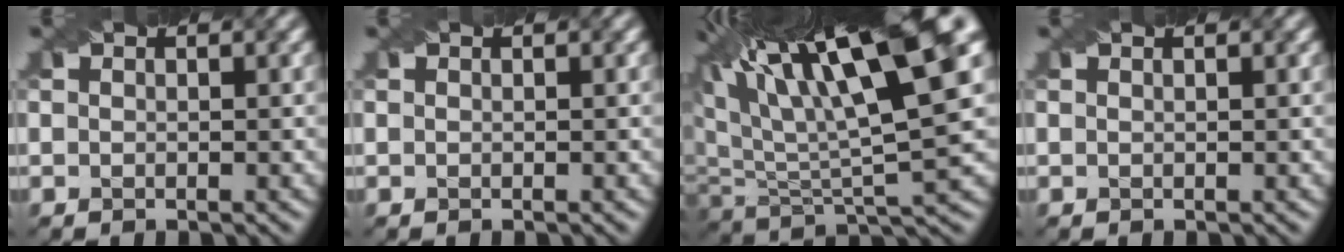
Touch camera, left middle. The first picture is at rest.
{"total": 0.0}
{"total": 15.5, "force": [8.1, 3.7, 12.7], "torque": [-0.222, 0.016, 0.141]}
{"total": 1.3, "force": [0.8, 0.5, 0.8], "torque": [-0.004, -0.004, -0.002]}